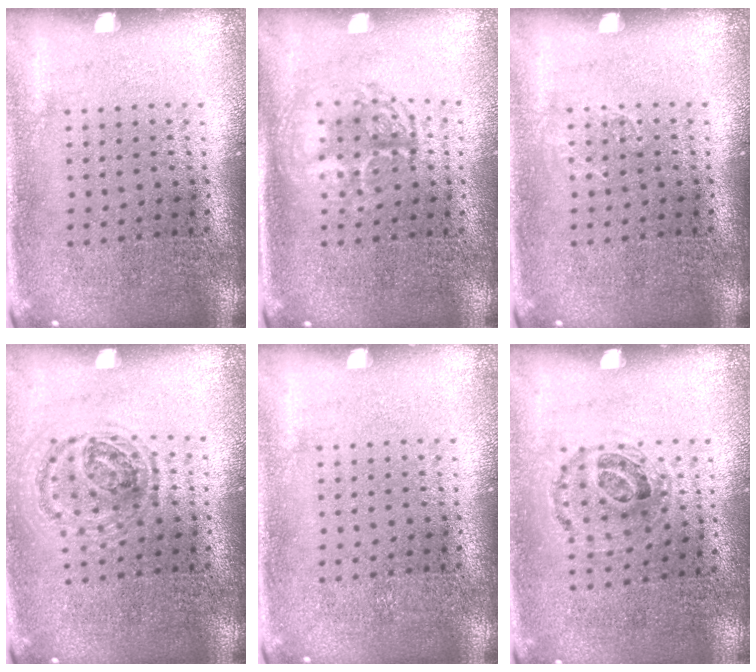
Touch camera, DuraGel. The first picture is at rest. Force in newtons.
{"total": 1.4, "press": 1.3, "slide": 0.5}
{"total": 0.6, "press": 0.5, "slide": 0.2}
{"total": 1.0, "press": 1.0, "slide": 0.2}
{"total": 0.0}
{"total": 0.9, "press": 0.7, "slide": 0.6}